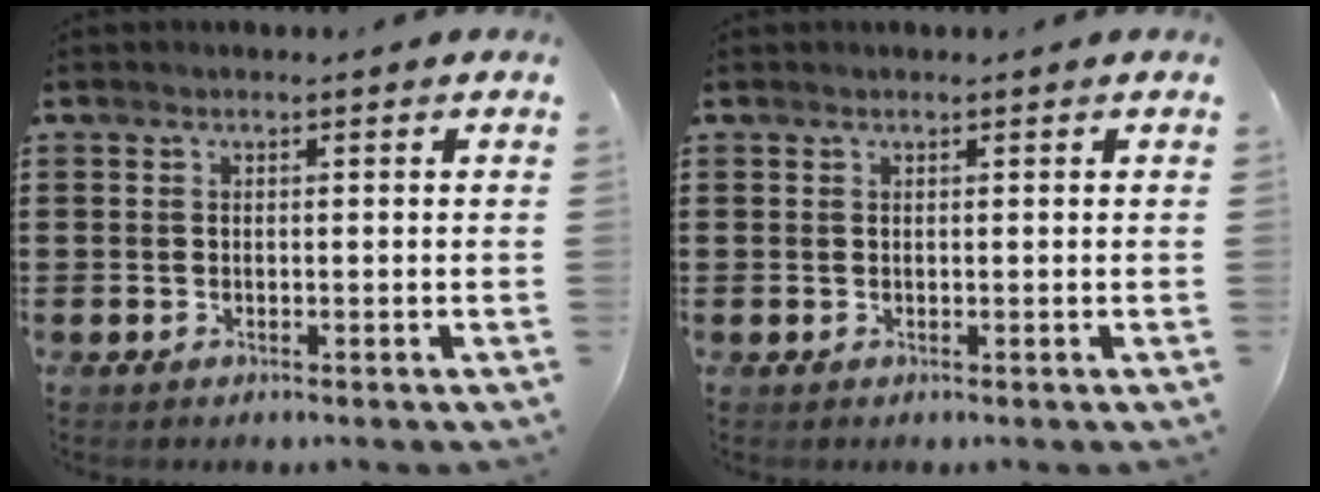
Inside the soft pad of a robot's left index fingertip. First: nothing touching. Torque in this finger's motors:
{"motor_torque": [0.63, 0.48, -0.03, 0.01]}